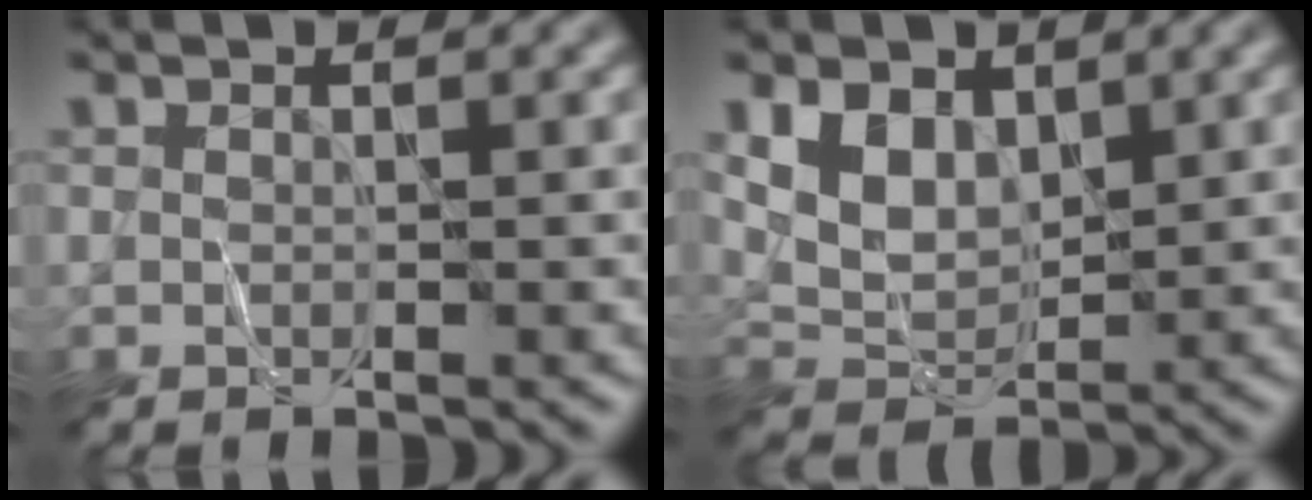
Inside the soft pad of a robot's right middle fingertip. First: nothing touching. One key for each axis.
{"total": 4.1, "fx": 1.9, "fy": 2.7, "fz": 2.5, "tx": -0.055, "ty": -0.008, "tz": 0.037}